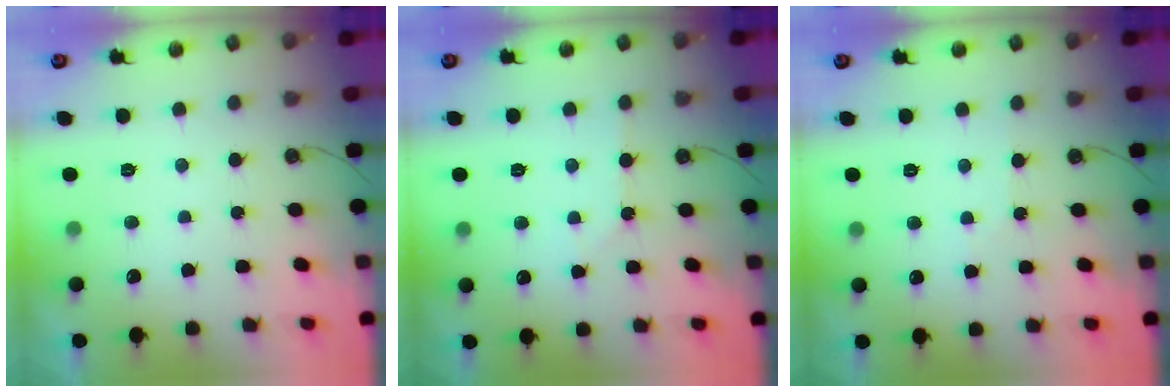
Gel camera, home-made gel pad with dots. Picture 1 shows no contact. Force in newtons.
{"total": 4.4, "press": 4.4, "slide": 0.6}
{"total": 1.9, "press": 1.9, "slide": 0.4}